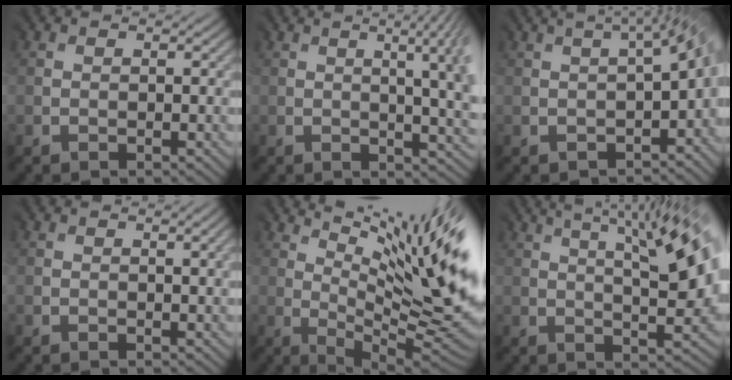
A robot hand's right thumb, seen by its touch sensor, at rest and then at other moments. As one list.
[{"total": 9.5, "force": [0.8, 3.1, 8.9], "torque": [-0.077, 0.034, 0.007]}, {"total": 4.9, "force": [-1.1, 1.4, 4.5], "torque": [-0.047, -0.003, -0.008]}, {"total": 0.6, "force": [0.2, -0.4, 0.3], "torque": [-0.009, 0.000, 0.003]}, {"total": 13.7, "force": [6.0, 2.5, 12.1], "torque": [-0.167, 0.005, 0.109]}, {"total": 10.9, "force": [3.2, 2.6, 10.1], "torque": [-0.117, 0.031, 0.044]}]